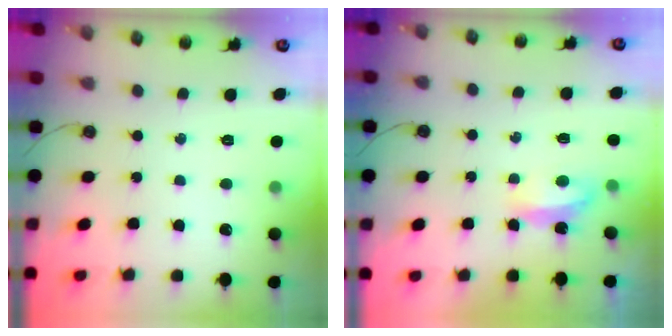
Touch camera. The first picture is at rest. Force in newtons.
{"total": 5.0, "press": 4.9, "slide": 0.6}